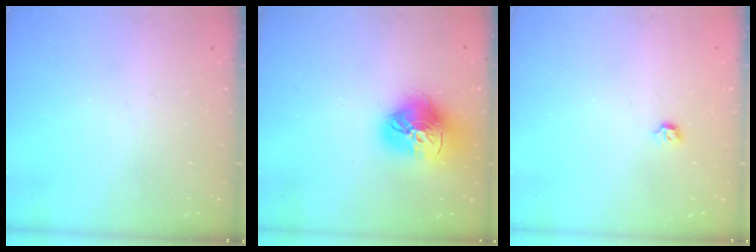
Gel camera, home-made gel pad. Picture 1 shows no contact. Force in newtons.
{"total": 17.9, "press": 17.9, "slide": 1.6}
{"total": 2.8, "press": 2.7, "slide": 0.8}